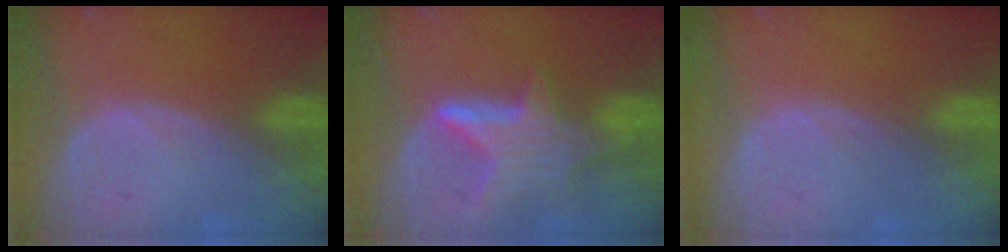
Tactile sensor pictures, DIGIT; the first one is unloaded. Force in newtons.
{"total": 6.8, "press": 6.6, "slide": 1.5}
{"total": 0.0}